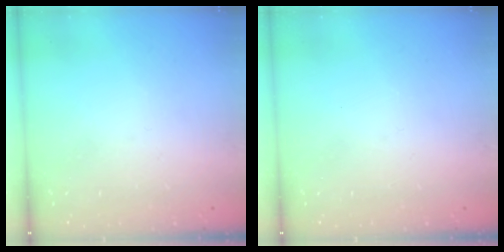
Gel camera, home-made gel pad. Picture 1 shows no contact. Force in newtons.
{"total": 0.0}